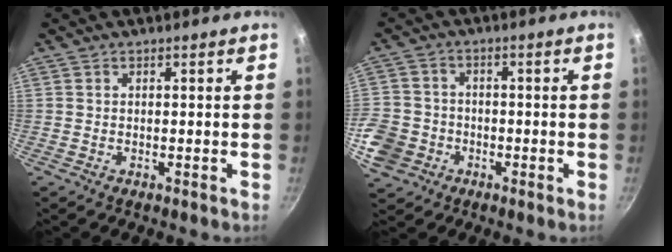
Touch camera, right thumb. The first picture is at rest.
{"total": 10.9, "force": [-3.7, 9.3, 4.4], "torque": [-0.097, 0.035, -0.077]}